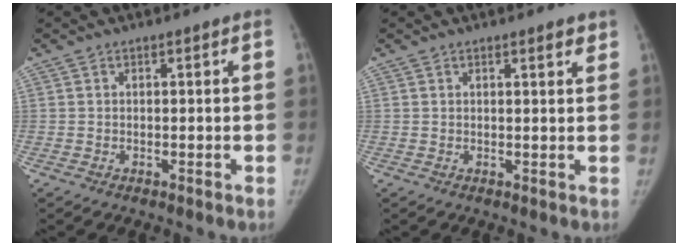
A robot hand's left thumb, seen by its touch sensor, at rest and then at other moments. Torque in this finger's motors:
{"motor_torque": [0.06, 0.14, 0.27, -0.04, 0.06]}